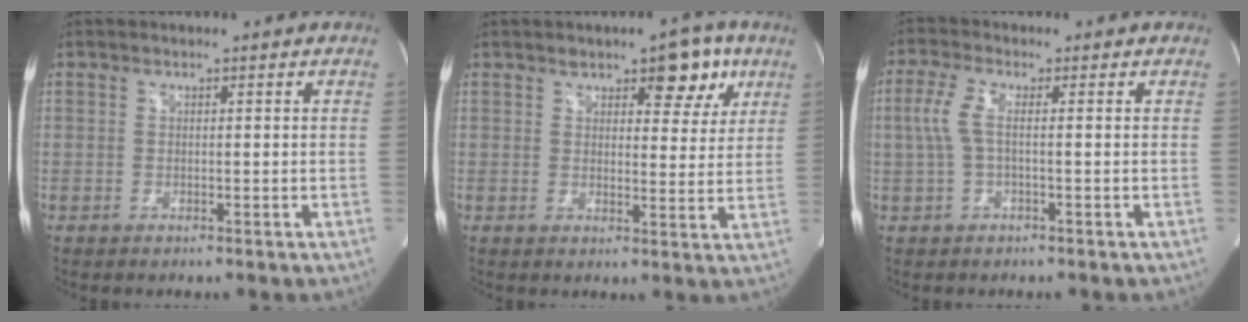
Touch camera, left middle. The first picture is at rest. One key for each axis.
{"total": 6.7, "fx": 4.0, "fy": 2.9, "fz": 4.6, "tx": -0.045, "ty": 0.009, "tz": 0.048}
{"total": 3.6, "fx": 0.1, "fy": 0.9, "fz": 3.5, "tx": -0.093, "ty": 0.011, "tz": 0.002}